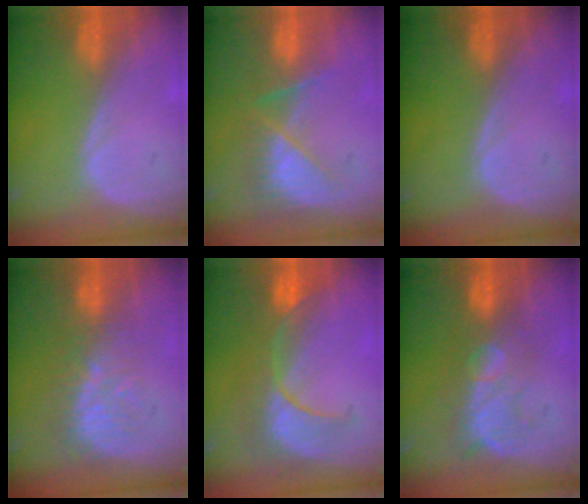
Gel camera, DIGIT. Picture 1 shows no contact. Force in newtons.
{"total": 8.2, "press": 7.0, "slide": 4.3}
{"total": 0.0}
{"total": 7.7, "press": 7.2, "slide": 2.6}
{"total": 8.2, "press": 8.1, "slide": 0.8}
{"total": 8.1, "press": 7.8, "slide": 2.4}